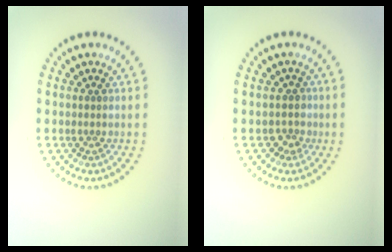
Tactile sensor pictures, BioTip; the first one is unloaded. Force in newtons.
{"total": 1.6, "press": 1.2, "slide": 1.0}